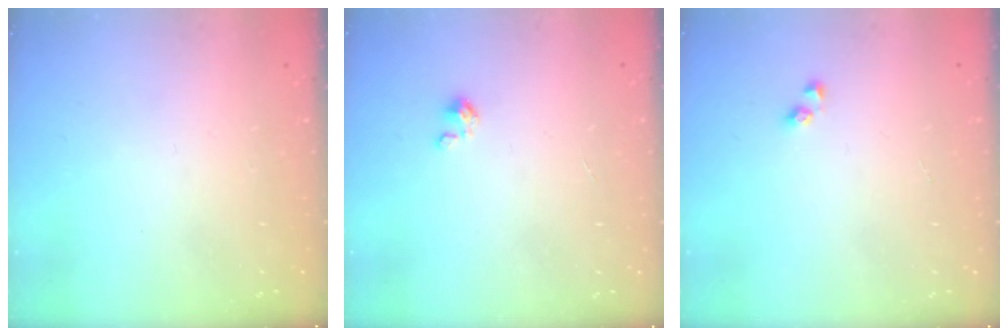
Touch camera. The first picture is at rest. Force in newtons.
{"total": 0.0}
{"total": 3.1, "press": 3.1, "slide": 0.3}